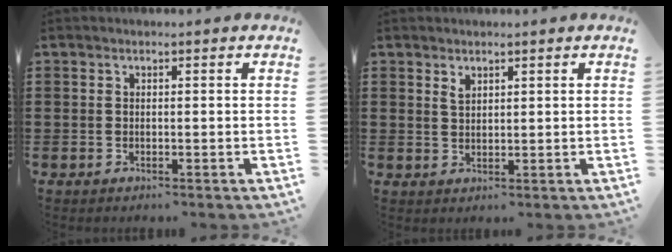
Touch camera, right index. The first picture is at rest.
{"total": 1.6, "force": [1.1, 0.8, 0.8], "torque": [-0.018, 0.003, 0.021]}